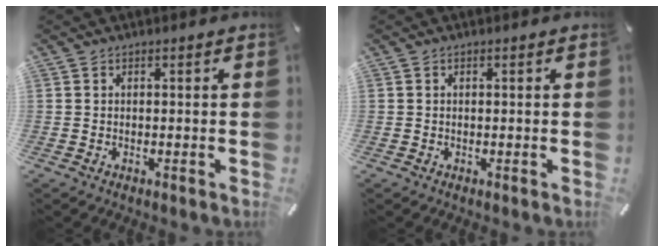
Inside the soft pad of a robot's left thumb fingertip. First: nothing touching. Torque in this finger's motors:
{"motor_torque": [0.06, 0.04, 0.05, 0.01, 0.00]}